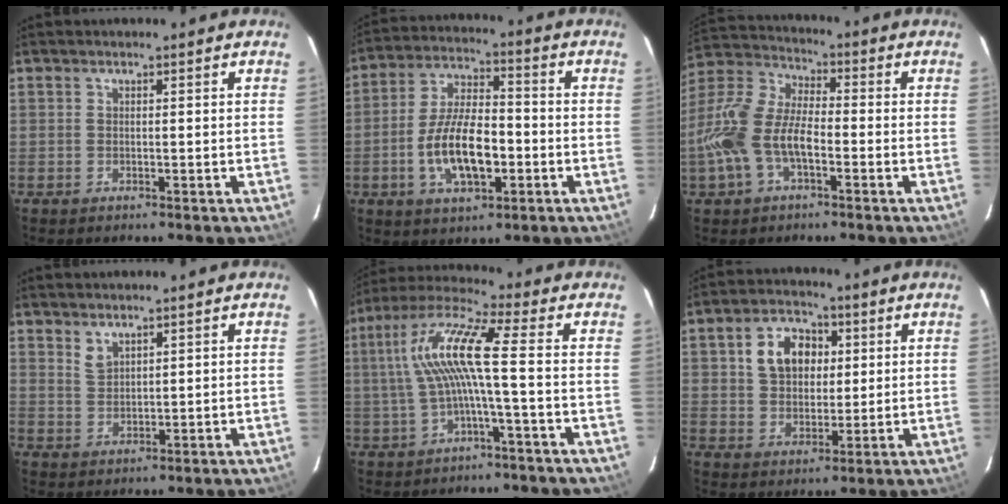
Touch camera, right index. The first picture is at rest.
{"total": 12.9, "force": [-3.5, 5.6, 11.0], "torque": [-0.221, 0.005, -0.059]}
{"total": 13.6, "force": [-4.1, 6.5, 11.2], "torque": [-0.240, 0.009, -0.082]}
{"total": 2.5, "force": [2.1, 1.0, 0.9], "torque": [-0.016, 0.001, 0.043]}
{"total": 10.9, "force": [-0.4, 0.3, 10.9], "torque": [-0.223, 0.016, -0.005]}
{"total": 9.5, "force": [2.7, 7.0, 5.8], "torque": [-0.111, 0.029, 0.051]}